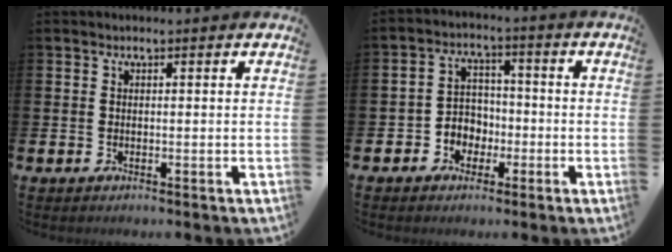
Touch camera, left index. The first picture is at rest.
{"total": 3.8, "force": [-1.3, 3.5, 0.8], "torque": [-0.037, 0.005, -0.031]}